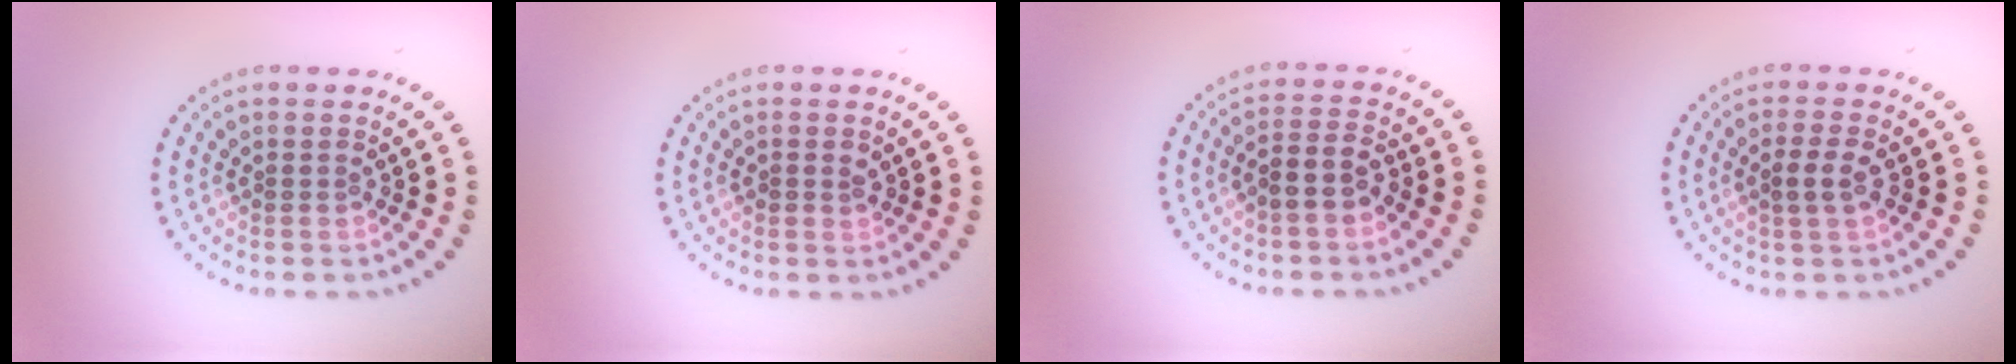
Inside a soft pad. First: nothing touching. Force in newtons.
{"total": 0.8, "press": 0.8, "slide": 0.0}
{"total": 2.5, "press": 2.3, "slide": 1.0}
{"total": 1.8, "press": 1.8, "slide": 0.6}